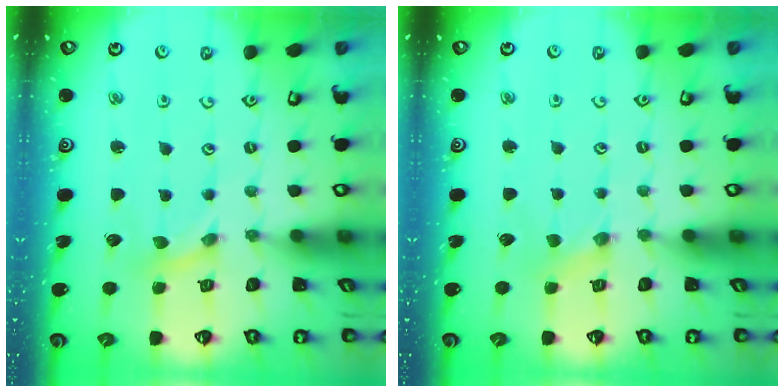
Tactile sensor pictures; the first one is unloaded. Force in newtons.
{"total": 1.1, "press": 1.1, "slide": 0.3}